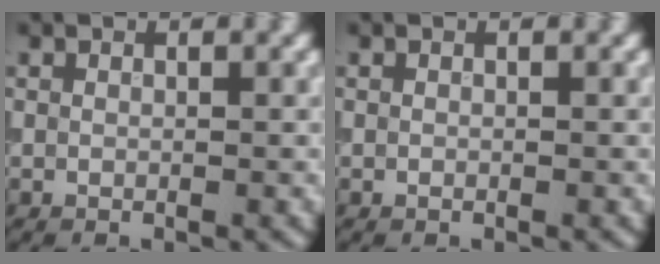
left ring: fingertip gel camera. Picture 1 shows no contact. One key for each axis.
{"total": 0.0}